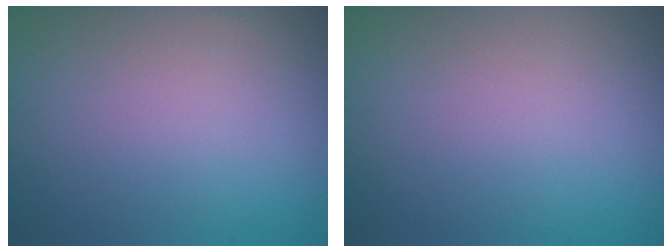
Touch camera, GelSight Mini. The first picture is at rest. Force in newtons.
{"total": 0.0}